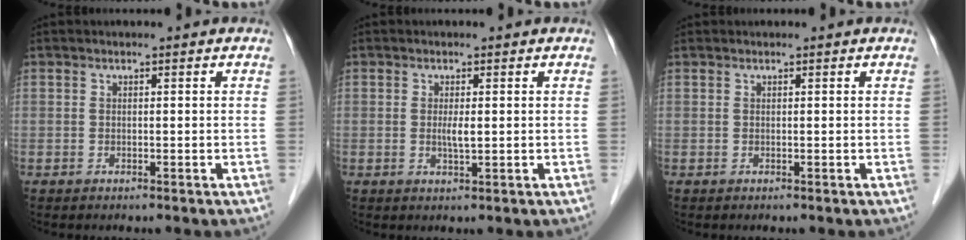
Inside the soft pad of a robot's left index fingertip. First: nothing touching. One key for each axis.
{"total": 1.7, "fx": 0.2, "fy": 0.2, "fz": 1.7, "tx": -0.035, "ty": -0.003, "tz": 0.002}
{"total": 0.0}